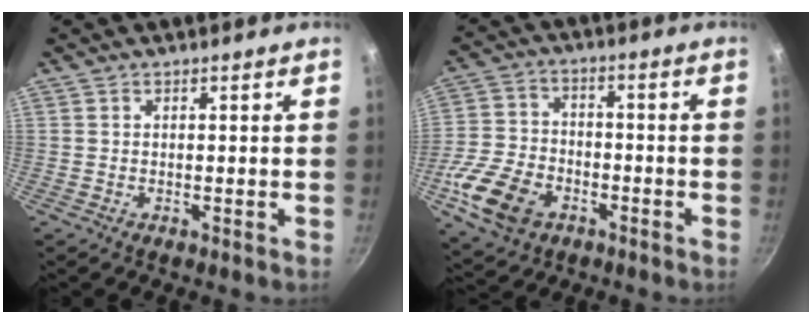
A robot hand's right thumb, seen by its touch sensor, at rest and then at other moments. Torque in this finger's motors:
{"motor_torque": [1.75, 1.33, 0.82, -0.77, 0.15]}